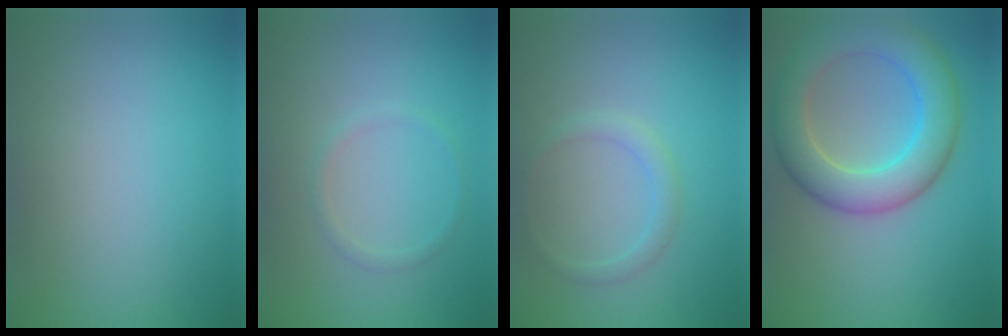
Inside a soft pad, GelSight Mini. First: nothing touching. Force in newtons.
{"total": 1.0, "press": 1.0, "slide": 0.1}
{"total": 1.6, "press": 1.6, "slide": 0.2}
{"total": 7.5, "press": 7.5, "slide": 0.7}